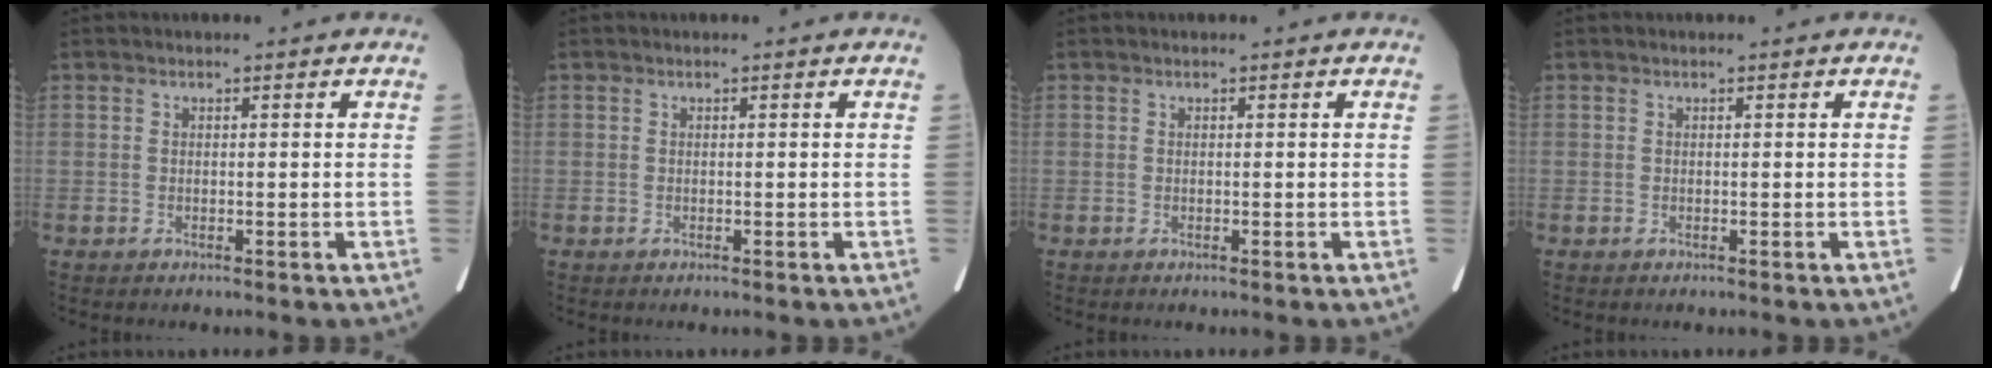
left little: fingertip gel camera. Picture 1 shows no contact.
{"total": 0.0}
{"total": 0.0}
{"total": 0.0}